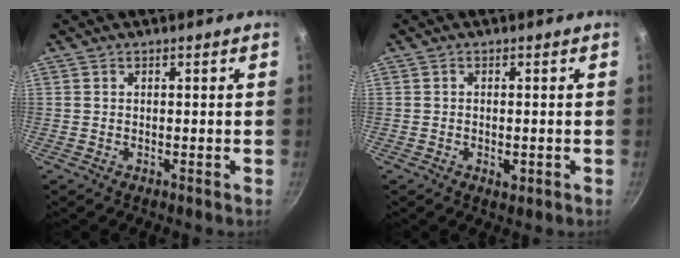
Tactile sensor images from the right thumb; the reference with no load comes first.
{"total": 2.1, "force": [-0.6, 1.1, 1.6], "torque": [-0.027, -0.001, -0.008]}